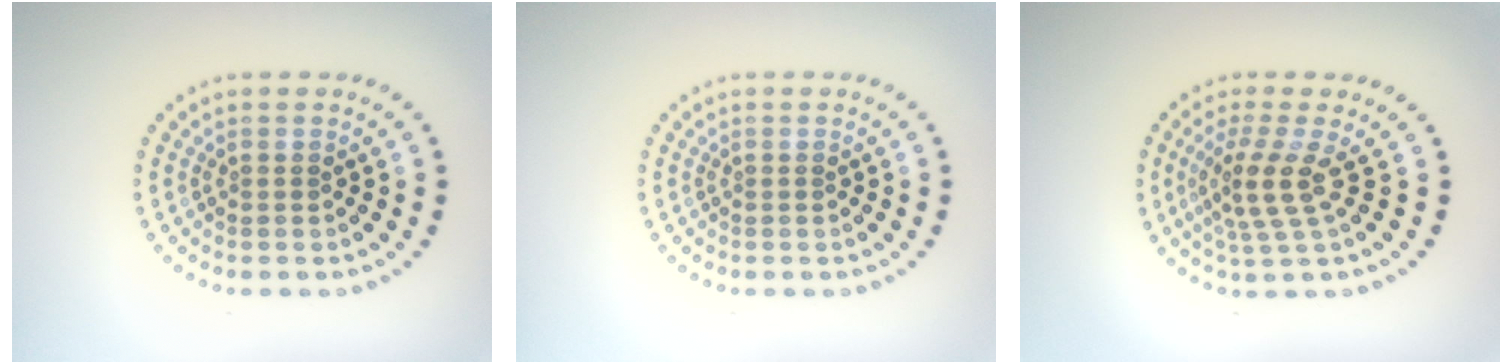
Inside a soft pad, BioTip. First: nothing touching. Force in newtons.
{"total": 0.0}
{"total": 3.4, "press": 2.6, "slide": 2.2}